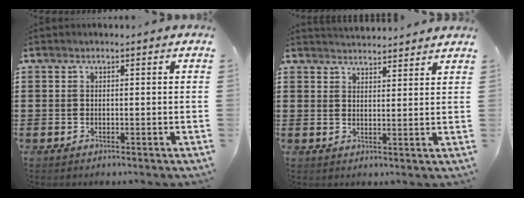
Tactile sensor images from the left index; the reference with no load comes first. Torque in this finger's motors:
{"motor_torque": [-0.10, 0.13, -0.03, -0.01]}